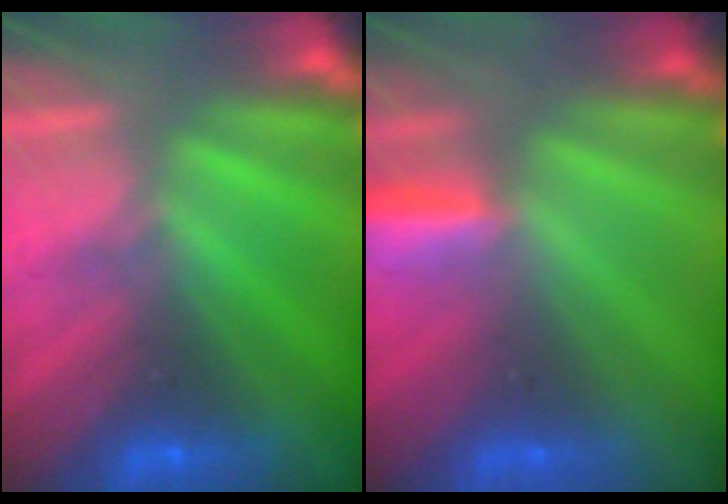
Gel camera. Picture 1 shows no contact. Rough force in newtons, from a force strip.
{"total": 2.9}